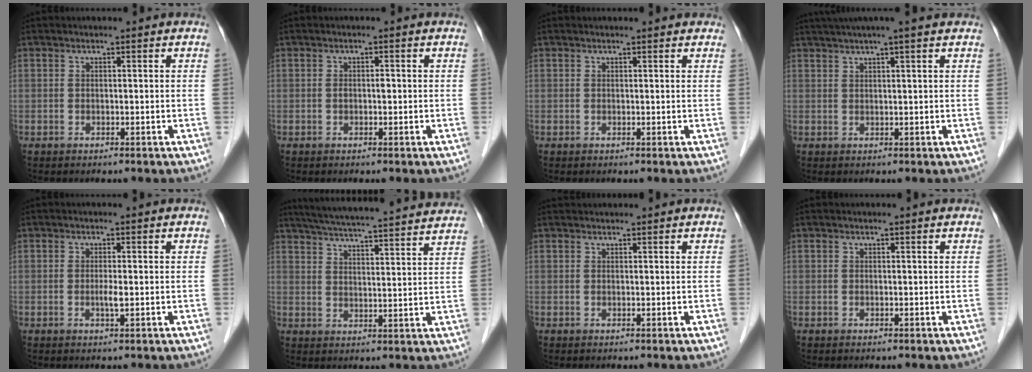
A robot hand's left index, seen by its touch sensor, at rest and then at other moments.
{"total": 1.0, "force": [-0.1, 0.4, 0.9], "torque": [-0.016, 0.002, -0.002]}
{"total": 2.8, "force": [2.5, 0.6, 1.0], "torque": [-0.014, 0.014, 0.020]}
{"total": 7.7, "force": [6.2, -0.6, 4.6], "torque": [-0.076, 0.036, 0.086]}
{"total": 1.4, "force": [-0.2, 0.0, 1.3], "torque": [-0.028, -0.003, -0.003]}
{"total": 24.9, "force": [22.9, 1.1, 9.7], "torque": [-0.163, -0.002, 0.299]}
{"total": 2.5, "force": [2.4, 0.0, 0.6], "torque": [-0.005, 0.028, 0.040]}
{"total": 0.6, "force": [0.6, 0.0, 0.2], "torque": [-0.006, 0.002, 0.007]}